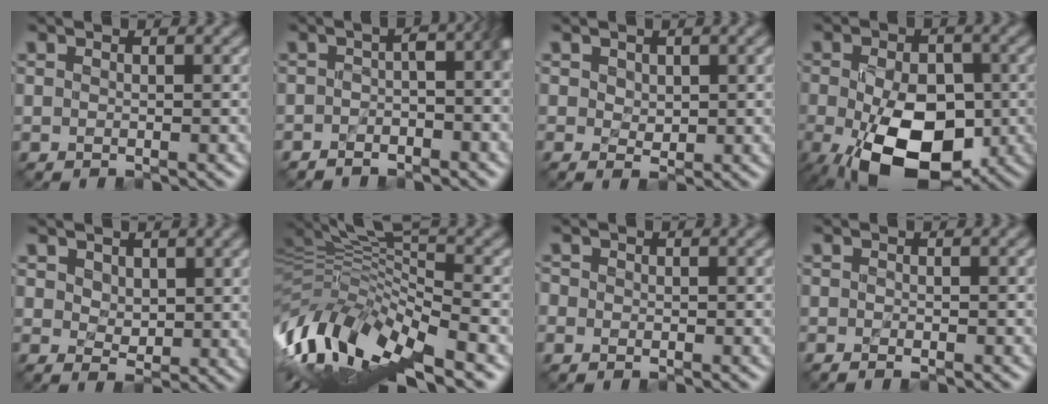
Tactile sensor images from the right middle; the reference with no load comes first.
{"total": 3.9, "force": [-1.8, 1.4, 3.1], "torque": [-0.046, -0.003, -0.035]}
{"total": 0.9, "force": [0.4, 0.8, 0.2], "torque": [-0.008, -0.005, 0.012]}
{"total": 12.2, "force": [-4.0, 7.0, 9.2], "torque": [-0.160, -0.032, -0.057]}
{"total": 1.9, "force": [1.1, 1.3, 0.9], "torque": [-0.023, -0.009, 0.025]}
{"total": 12.3, "force": [-4.7, 4.1, 10.6], "torque": [-0.232, 0.001, -0.082]}
{"total": 0.8, "force": [-0.6, 0.6, 0.0], "torque": [-0.001, -0.005, -0.011]}
{"total": 1.1, "force": [-0.7, 0.3, 0.7], "torque": [-0.001, -0.005, -0.010]}